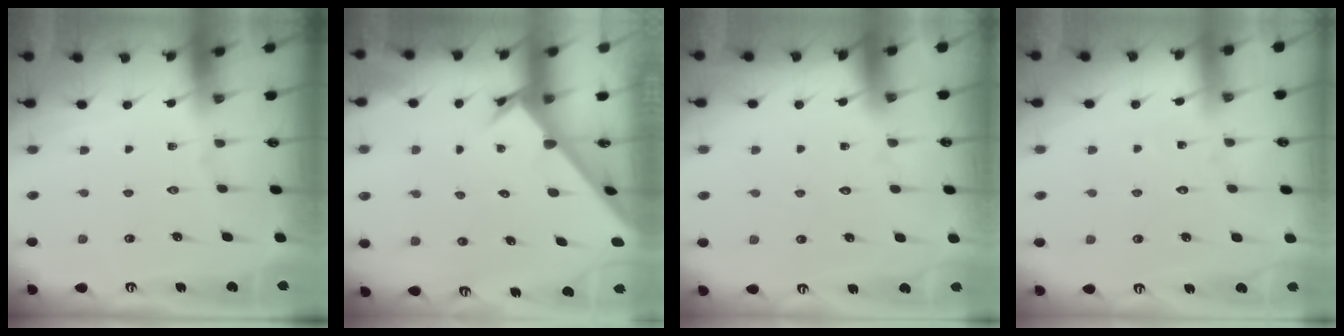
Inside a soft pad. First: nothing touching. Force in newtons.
{"total": 2.5, "press": 2.5, "slide": 0.2}
{"total": 2.1, "press": 2.1, "slide": 0.0}
{"total": 2.6, "press": 2.6, "slide": 0.2}